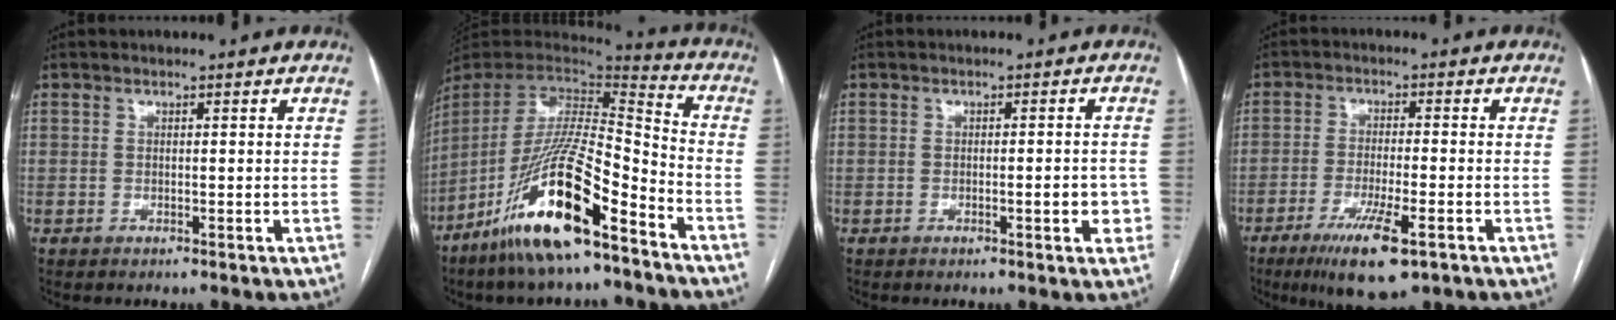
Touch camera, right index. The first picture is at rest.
{"total": 20.4, "force": [-12.5, 3.1, 15.8], "torque": [-0.319, -0.030, -0.231]}
{"total": 5.3, "force": [-1.7, 0.9, 4.9], "torque": [-0.062, 0.004, -0.020]}
{"total": 9.8, "force": [-5.5, 1.5, 7.9], "torque": [-0.144, -0.023, -0.087]}